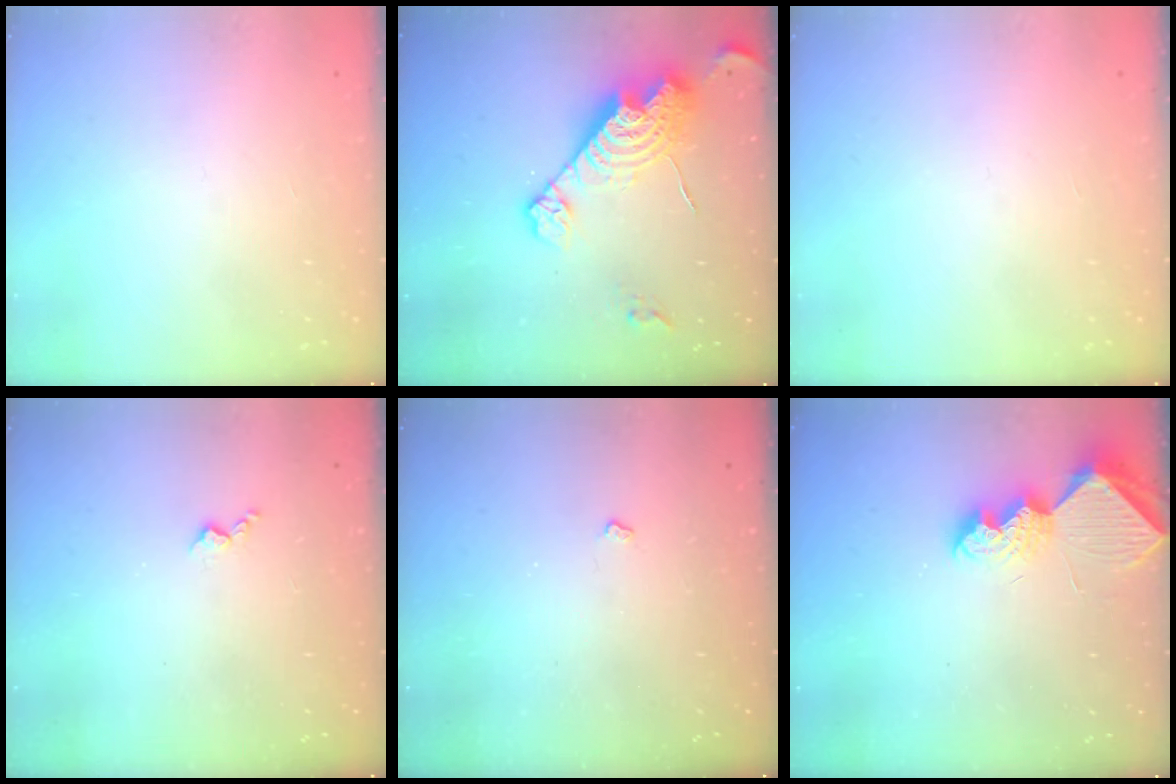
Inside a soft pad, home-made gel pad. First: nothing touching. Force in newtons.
{"total": 21.5, "press": 21.4, "slide": 1.6}
{"total": 0.0}
{"total": 3.3, "press": 3.2, "slide": 0.6}
{"total": 2.6, "press": 2.6, "slide": 0.4}
{"total": 8.8, "press": 8.8, "slide": 0.5}